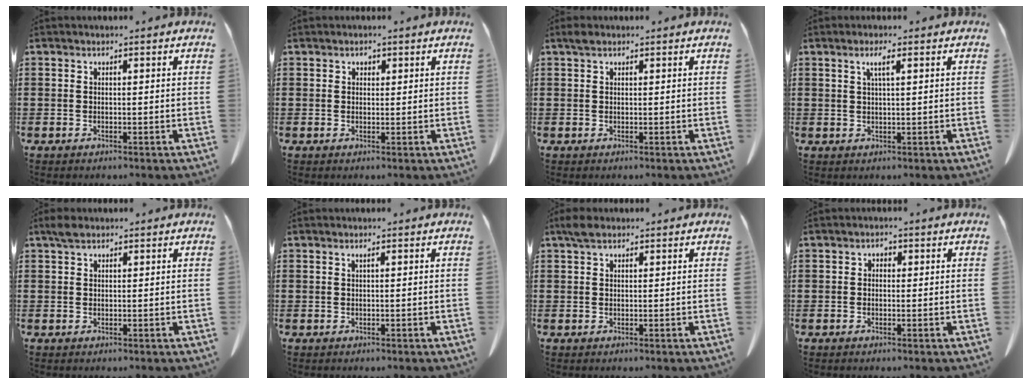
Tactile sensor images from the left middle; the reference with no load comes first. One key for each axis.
{"total": 0.9, "fx": 0.5, "fy": 0.7, "fz": 0.3, "tx": -0.001, "ty": -0.002, "tz": 0.009}
{"total": 0.9, "fx": 0.6, "fy": 0.4, "fz": 0.6, "tx": -0.015, "ty": 0.002, "tz": 0.011}
{"total": 2.4, "fx": 1.0, "fy": 0.3, "fz": 2.2, "tx": -0.045, "ty": 0.002, "tz": 0.016}
{"total": 1.9, "fx": 1.4, "fy": 0.7, "fz": 1.1, "tx": -0.025, "ty": 0.002, "tz": 0.026}
{"total": 0.6, "fx": 0.3, "fy": -0.1, "fz": 0.5, "tx": -0.009, "ty": -0.003, "tz": 0.007}
{"total": 2.1, "fx": 1.5, "fy": 0.9, "fz": 1.3, "tx": -0.029, "ty": 0.004, "tz": 0.027}
{"total": 1.0, "fx": 0.0, "fy": 0.7, "fz": 0.6, "tx": -0.015, "ty": 0.004, "tz": 0.000}